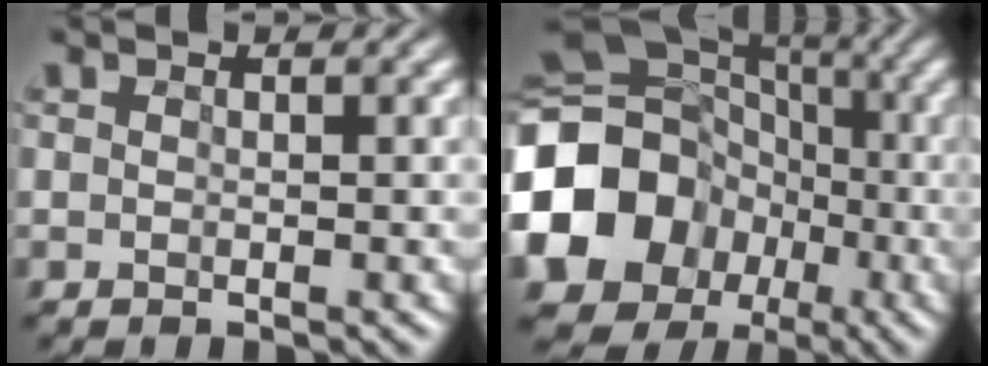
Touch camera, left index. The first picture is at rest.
{"total": 15.6, "force": [-3.6, 13.6, 6.6], "torque": [-0.170, -0.002, -0.091]}